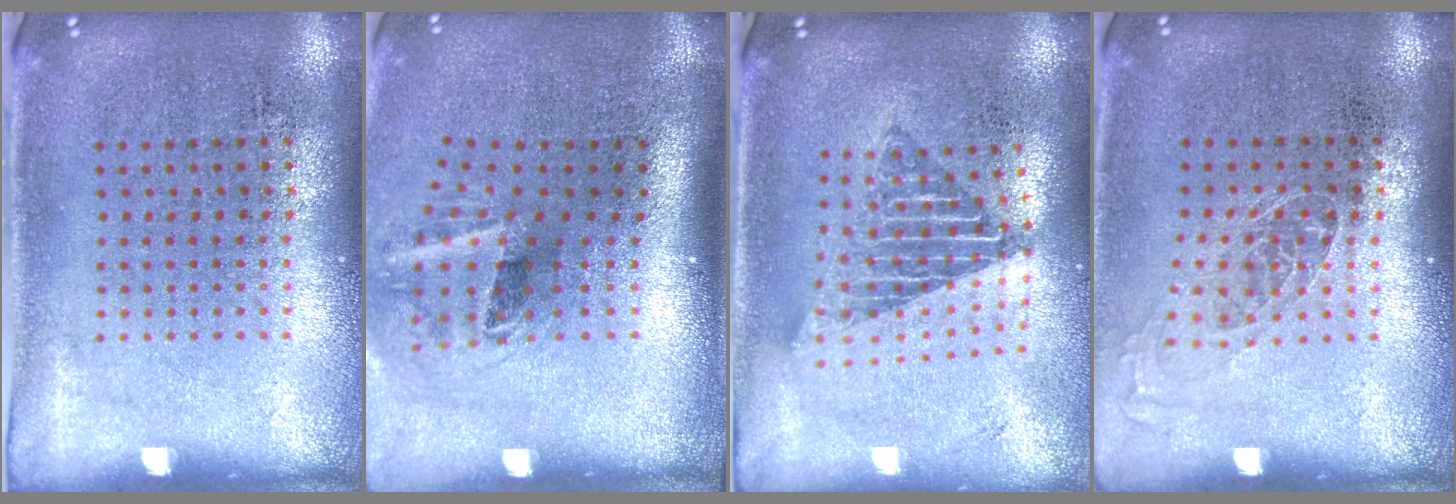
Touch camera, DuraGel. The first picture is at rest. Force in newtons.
{"total": 2.2, "press": 1.3, "slide": 1.7}
{"total": 1.6, "press": 1.4, "slide": 0.9}
{"total": 1.0, "press": 0.9, "slide": 0.4}